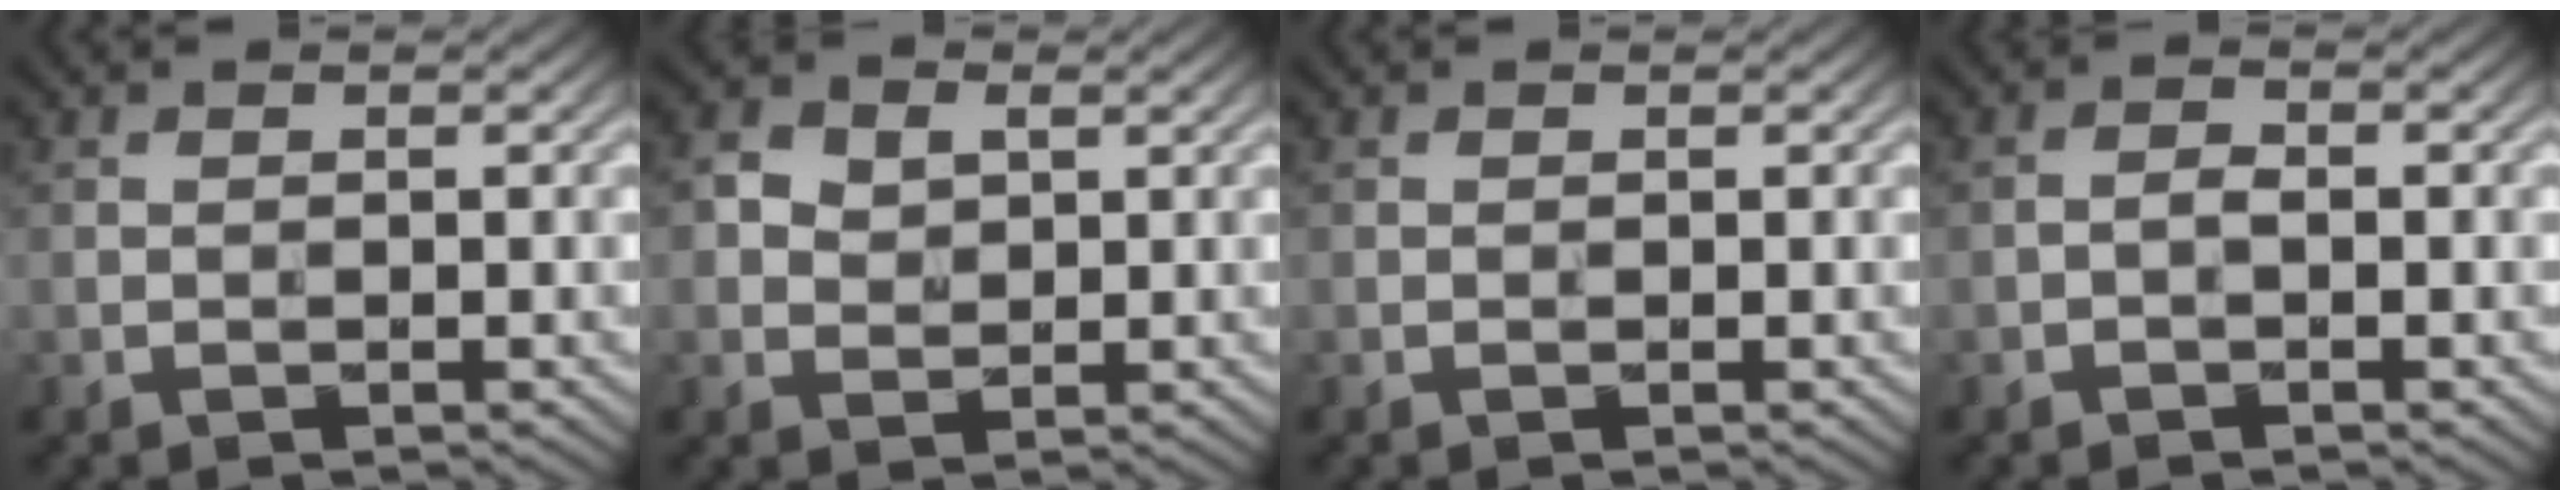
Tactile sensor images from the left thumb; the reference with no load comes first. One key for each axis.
{"total": 3.0, "fx": 1.0, "fy": 2.3, "fz": 1.6, "tx": -0.037, "ty": 0.000, "tz": 0.015}
{"total": 0.0}
{"total": 1.2, "fx": -0.6, "fy": 0.5, "fz": 0.9, "tx": -0.017, "ty": 0.005, "tz": -0.014}